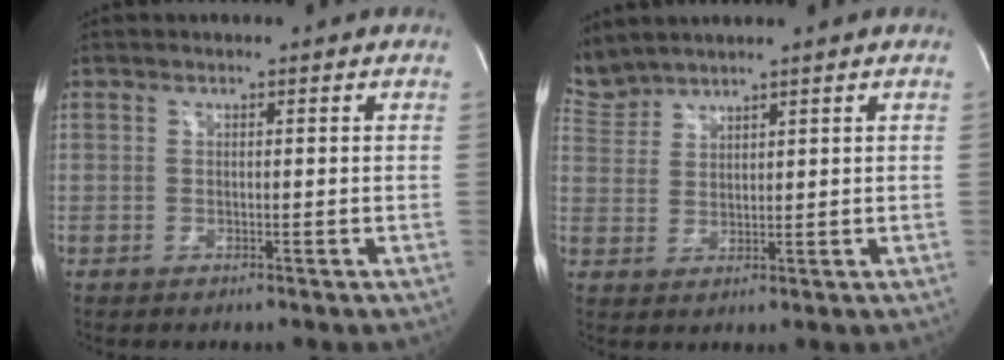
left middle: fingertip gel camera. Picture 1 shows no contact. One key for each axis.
{"total": 4.4, "fx": 4.4, "fy": 0.2, "fz": -0.1, "tx": -0.016, "ty": 0.017, "tz": 0.100}